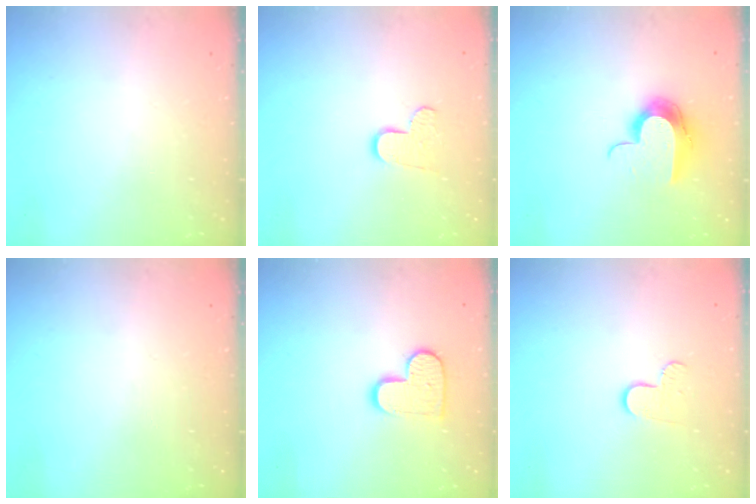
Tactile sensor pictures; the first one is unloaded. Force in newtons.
{"total": 7.0, "press": 7.0, "slide": 0.3}
{"total": 11.3, "press": 11.2, "slide": 0.7}
{"total": 0.0}
{"total": 10.6, "press": 10.6, "slide": 0.7}
{"total": 6.0, "press": 6.0, "slide": 0.6}